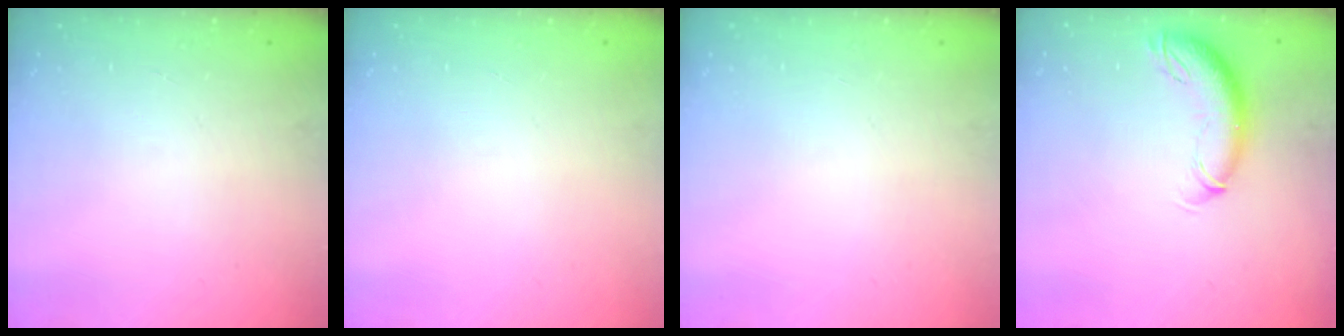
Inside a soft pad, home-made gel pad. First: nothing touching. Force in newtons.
{"total": 0.0}
{"total": 0.0}
{"total": 10.2, "press": 10.0, "slide": 2.3}